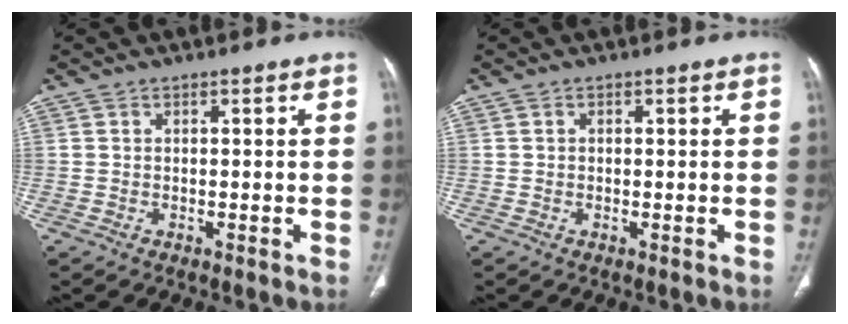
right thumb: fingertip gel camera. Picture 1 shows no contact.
{"total": 0.0}